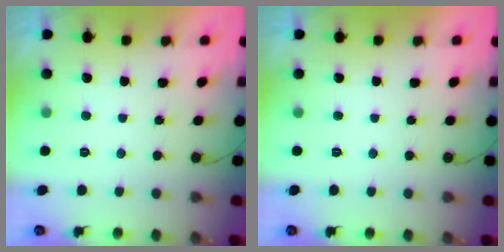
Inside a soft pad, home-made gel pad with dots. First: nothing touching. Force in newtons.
{"total": 0.0}